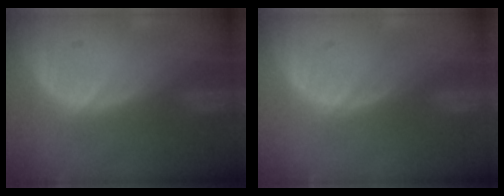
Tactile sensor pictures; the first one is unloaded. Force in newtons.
{"total": 0.0}